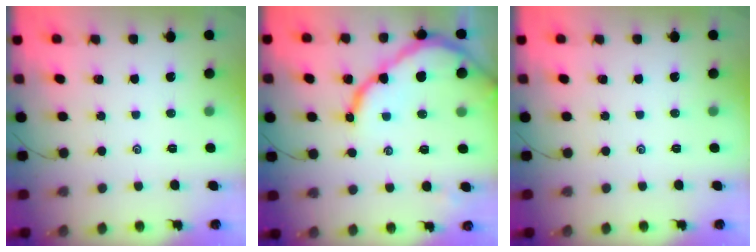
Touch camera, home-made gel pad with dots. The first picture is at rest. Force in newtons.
{"total": 11.9, "press": 11.8, "slide": 1.1}
{"total": 0.0}